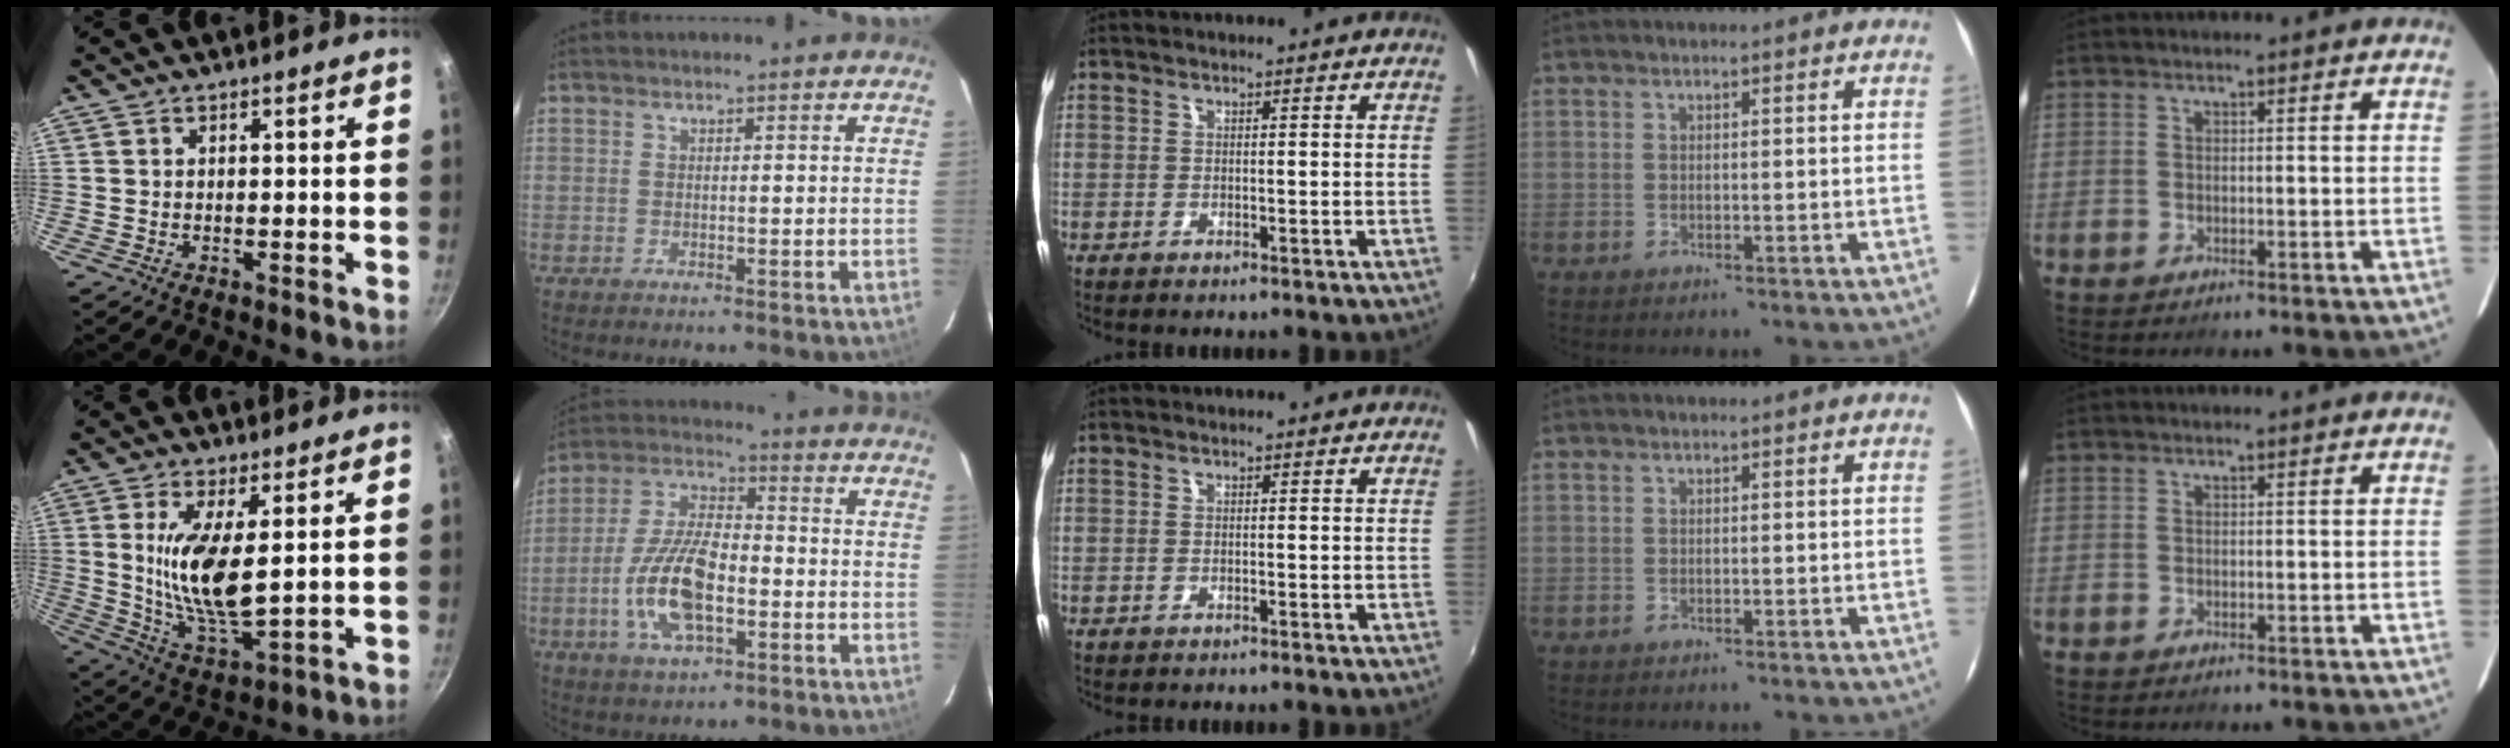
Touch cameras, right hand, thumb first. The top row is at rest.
{"thumb": {"total": 13.4, "force": [2.5, 4.7, 12.2], "torque": [-0.233, -0.026, 0.056]}, "index": {"total": 14.1, "force": [-4.2, 5.9, 12.1], "torque": [-0.256, 0.000, -0.078]}}